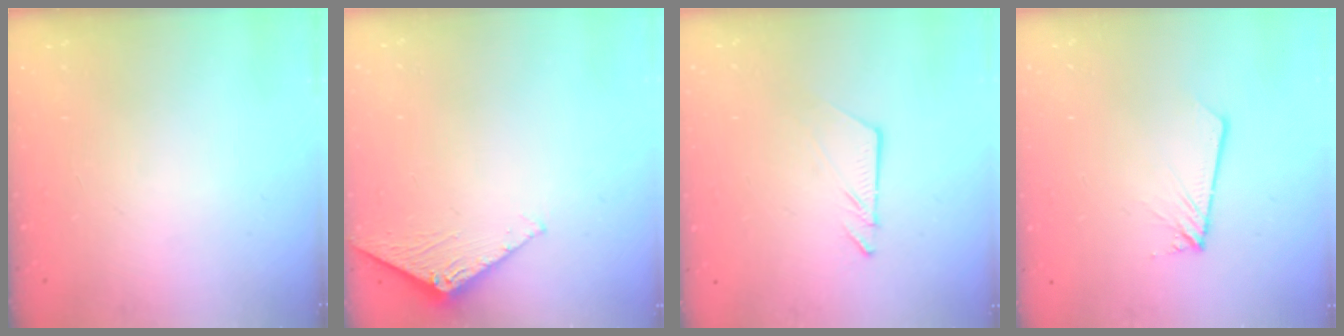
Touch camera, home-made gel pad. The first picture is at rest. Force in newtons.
{"total": 2.4, "press": 2.4, "slide": 0.2}
{"total": 6.0, "press": 6.0, "slide": 0.1}
{"total": 2.0, "press": 2.0, "slide": 0.2}